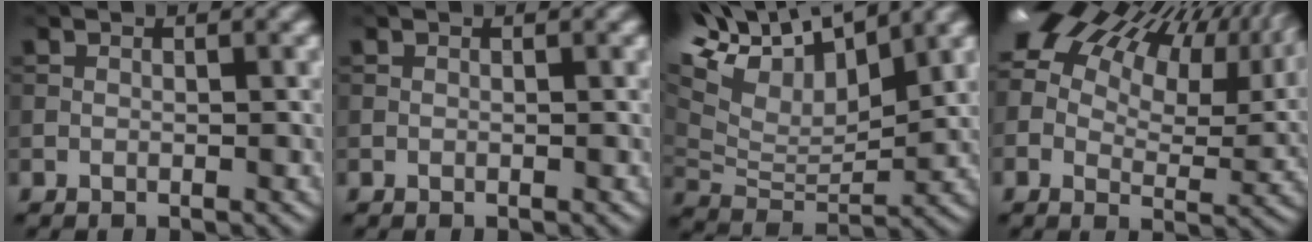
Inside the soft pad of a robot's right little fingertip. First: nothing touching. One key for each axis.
{"total": 0.0}
{"total": 12.2, "fx": 8.2, "fy": 5.1, "fz": 7.5, "tx": -0.165, "ty": 0.032, "tz": 0.141}
{"total": 18.1, "fx": 9.0, "fy": 9.6, "fz": 12.4, "tx": -0.208, "ty": 0.045, "tz": 0.140}